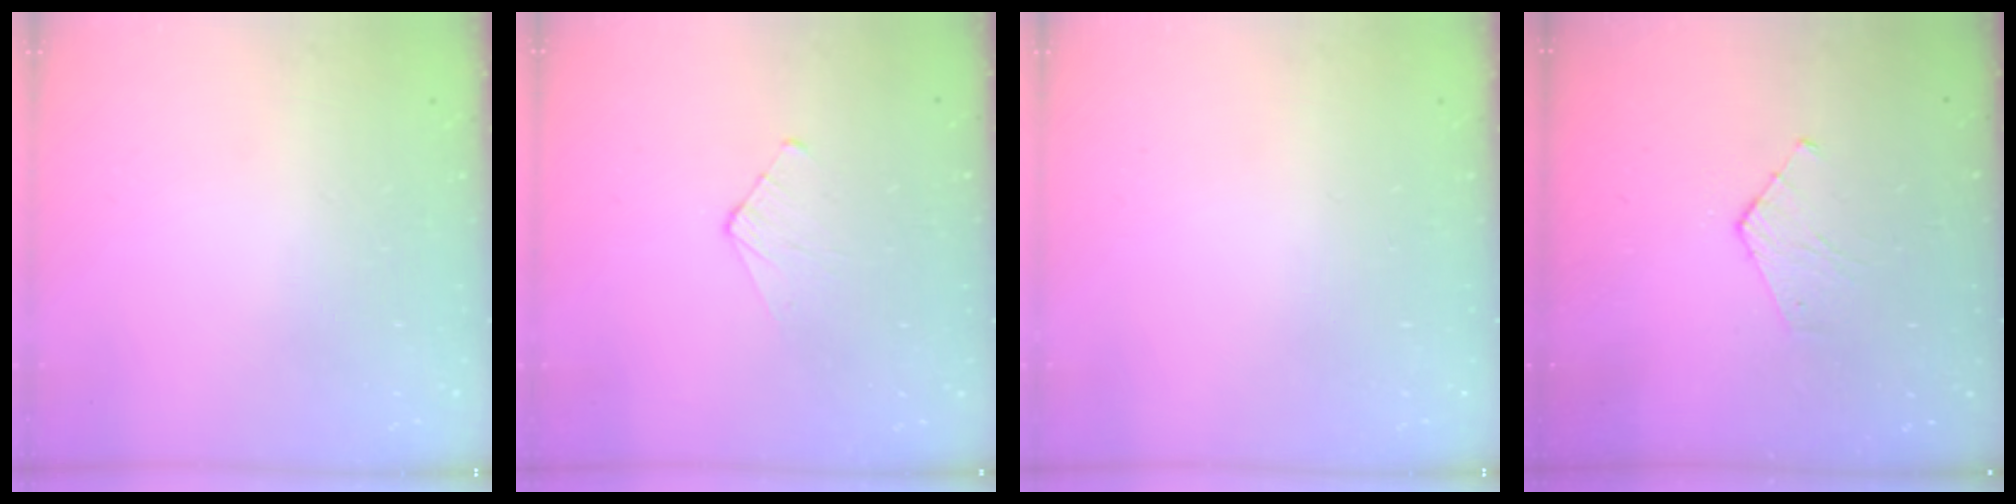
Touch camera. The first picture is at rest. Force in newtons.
{"total": 2.8, "press": 2.7, "slide": 0.3}
{"total": 0.0}
{"total": 2.8, "press": 2.8, "slide": 0.3}